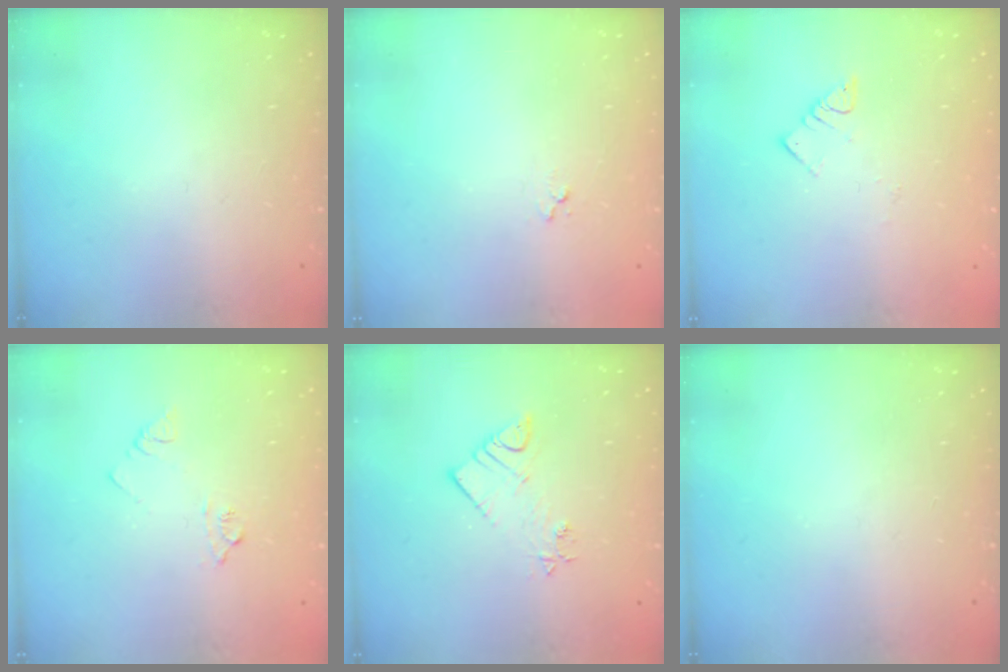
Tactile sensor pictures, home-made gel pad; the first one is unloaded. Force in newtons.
{"total": 3.0, "press": 3.0, "slide": 0.2}
{"total": 3.3, "press": 3.2, "slide": 0.4}
{"total": 5.3, "press": 5.2, "slide": 0.5}
{"total": 7.5, "press": 7.5, "slide": 0.8}
{"total": 0.0}